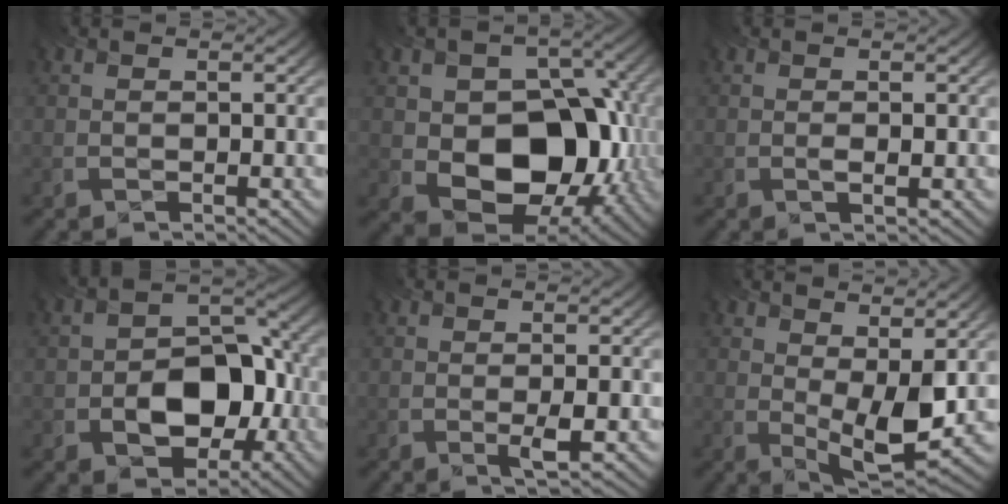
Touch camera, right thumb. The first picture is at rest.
{"total": 14.0, "force": [-1.8, 10.0, 9.6], "torque": [-0.138, -0.023, -0.025]}
{"total": 0.9, "force": [0.0, 0.2, 0.9], "torque": [-0.018, -0.003, -0.001]}
{"total": 10.1, "force": [-2.6, 6.8, 7.0], "torque": [-0.101, -0.002, -0.044]}
{"total": 2.1, "force": [-0.2, 0.3, 2.1], "torque": [-0.041, -0.004, -0.003]}
{"total": 8.0, "force": [1.2, 3.5, 7.0], "torque": [-0.126, -0.012, 0.027]}